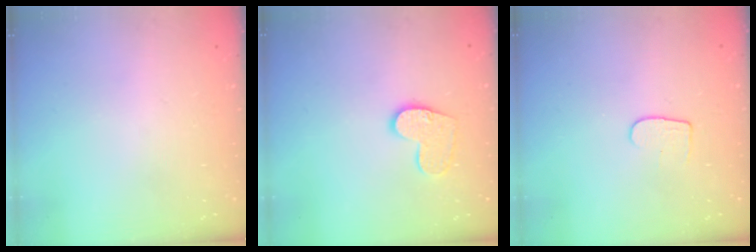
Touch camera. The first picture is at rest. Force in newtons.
{"total": 10.4, "press": 10.4, "slide": 0.7}
{"total": 5.1, "press": 5.1, "slide": 0.4}